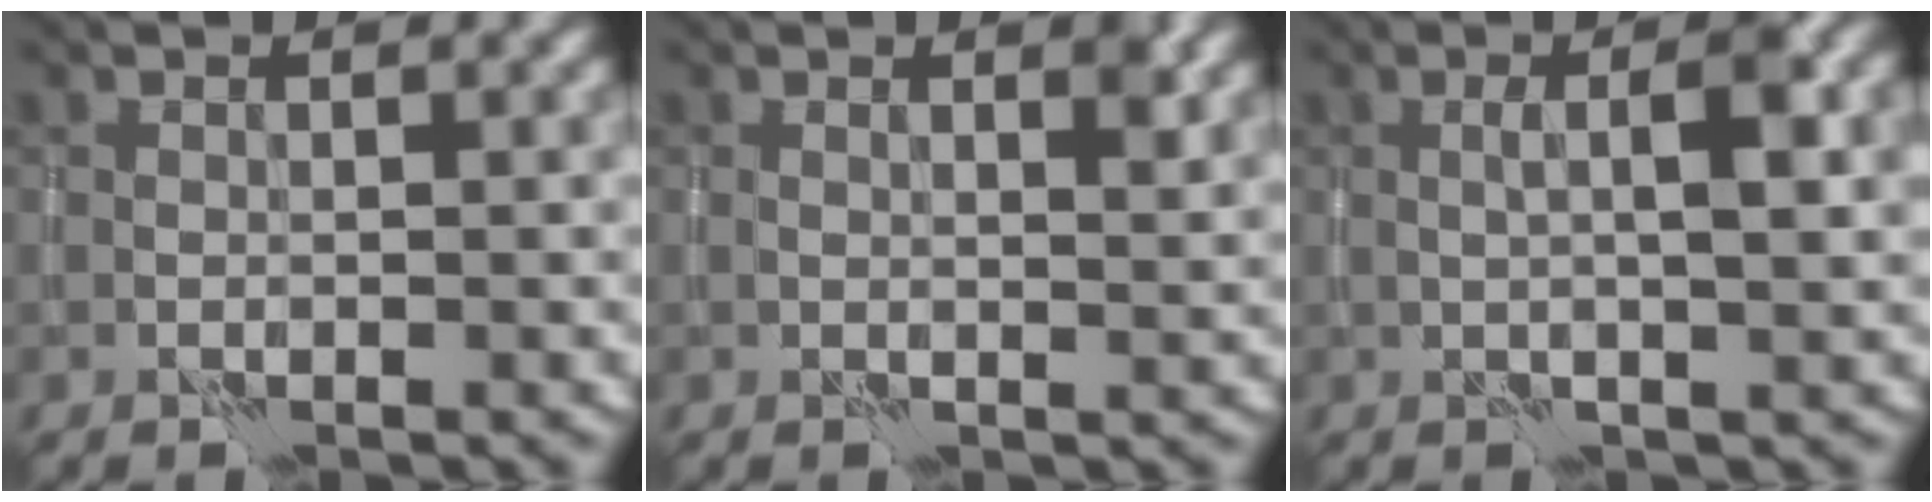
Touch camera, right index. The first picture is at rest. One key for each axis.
{"total": 1.8, "fx": 0.9, "fy": 0.5, "fz": 1.4, "tx": -0.016, "ty": -0.001, "tz": 0.015}
{"total": 4.5, "fx": 0.4, "fy": 0.9, "fz": 4.4, "tx": -0.073, "ty": 0.009, "tz": 0.006}